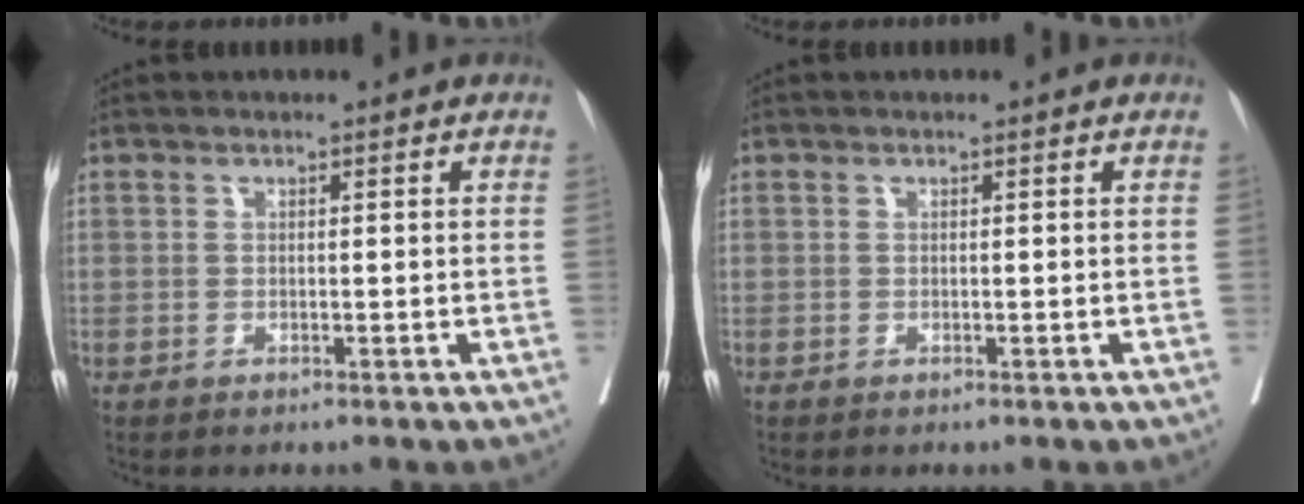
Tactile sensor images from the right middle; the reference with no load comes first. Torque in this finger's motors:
{"motor_torque": [0.00, 0.00, 0.00, 0.00]}